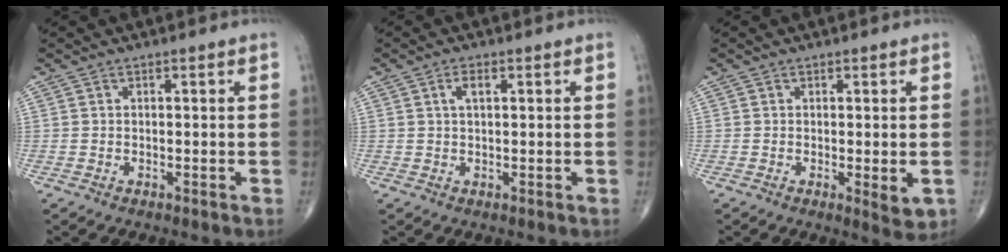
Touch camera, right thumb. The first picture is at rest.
{"total": 2.5, "force": [0.9, 1.1, 2.0], "torque": [-0.038, 0.004, 0.018]}
{"total": 3.6, "force": [-0.7, 1.1, 3.3], "torque": [-0.044, -0.010, -0.008]}